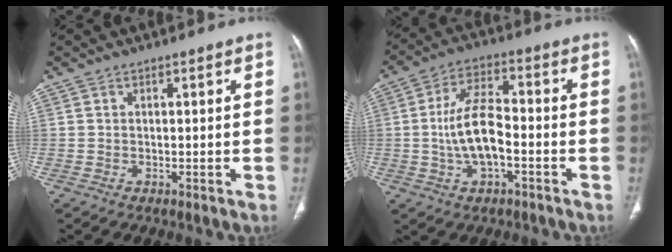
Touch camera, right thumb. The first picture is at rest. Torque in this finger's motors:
{"motor_torque": [-0.22, 0.36, 0.13, 0.20, 0.11]}